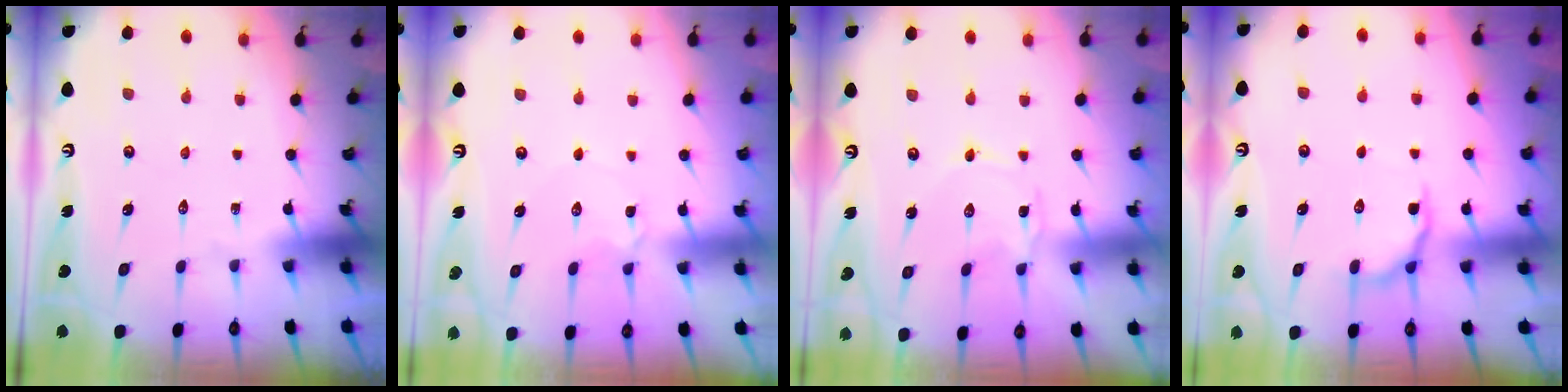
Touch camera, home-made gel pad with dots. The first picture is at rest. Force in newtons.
{"total": 2.6, "press": 2.6, "slide": 0.3}
{"total": 1.3, "press": 1.3, "slide": 0.2}
{"total": 6.8, "press": 6.3, "slide": 2.5}